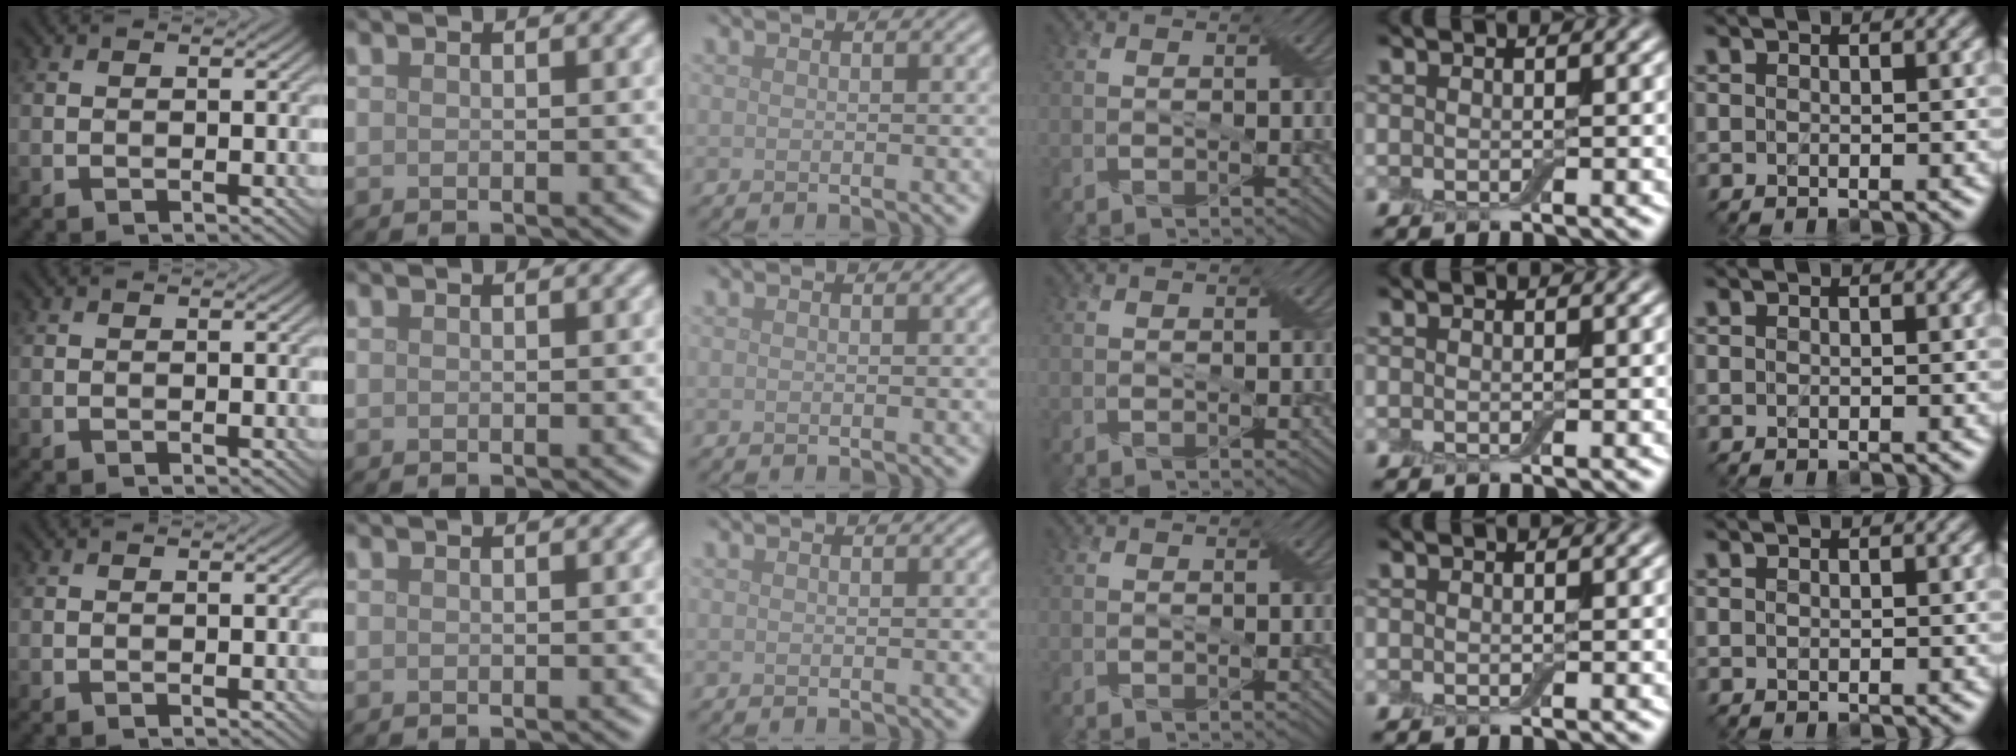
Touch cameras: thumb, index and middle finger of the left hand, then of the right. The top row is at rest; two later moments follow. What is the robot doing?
{"motion": "wrap", "object": "cling film"}